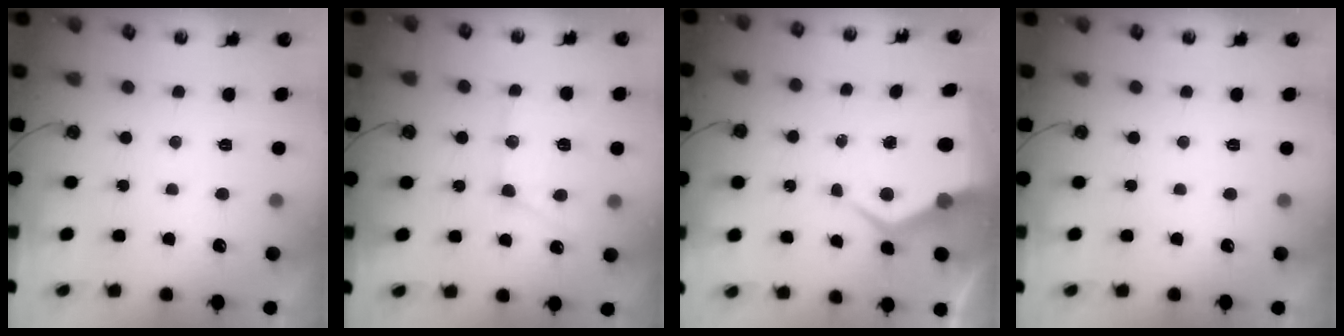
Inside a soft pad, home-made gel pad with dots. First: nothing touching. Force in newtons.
{"total": 14.9, "press": 14.8, "slide": 1.2}
{"total": 11.4, "press": 11.3, "slide": 1.3}
{"total": 0.0}